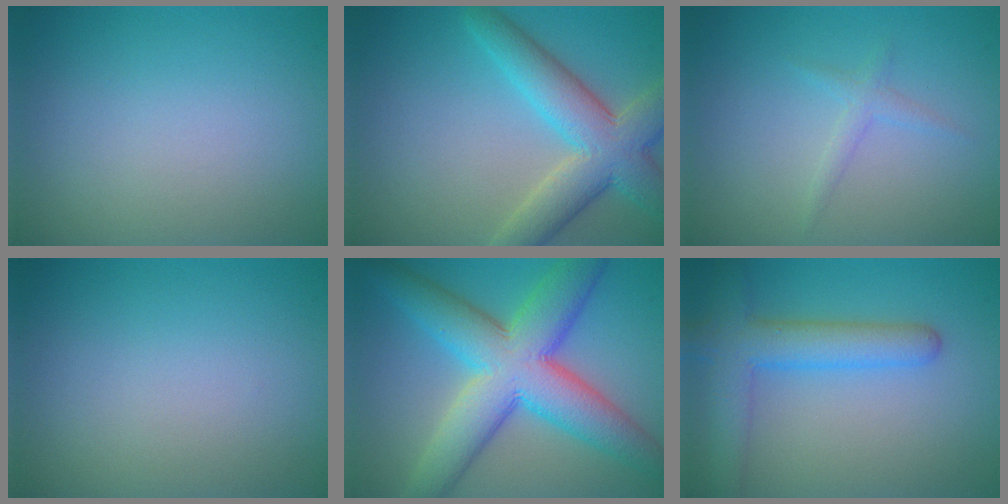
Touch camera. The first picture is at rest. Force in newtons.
{"total": 7.1, "press": 7.0, "slide": 0.4}
{"total": 1.2, "press": 1.2, "slide": 0.0}
{"total": 0.0}
{"total": 10.6, "press": 10.6, "slide": 0.1}
{"total": 5.3, "press": 5.3, "slide": 0.2}